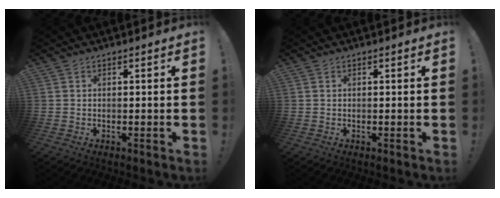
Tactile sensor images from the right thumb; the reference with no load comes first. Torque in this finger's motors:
{"motor_torque": [-0.04, 0.04, 0.40, -0.17, -0.01]}